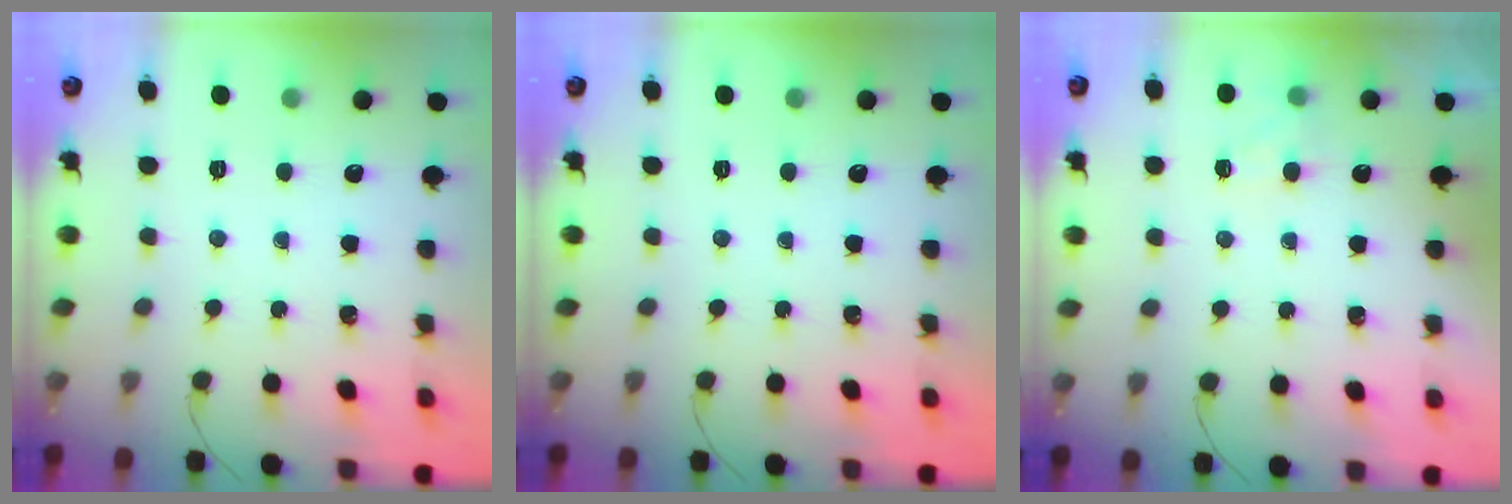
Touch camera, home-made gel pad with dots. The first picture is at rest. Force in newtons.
{"total": 0.0}
{"total": 4.9, "press": 4.7, "slide": 1.6}